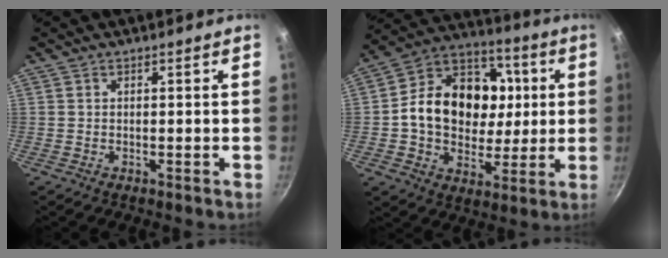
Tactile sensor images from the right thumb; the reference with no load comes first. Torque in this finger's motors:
{"motor_torque": [-1.11, 1.74, 0.79, -0.64, 0.36]}